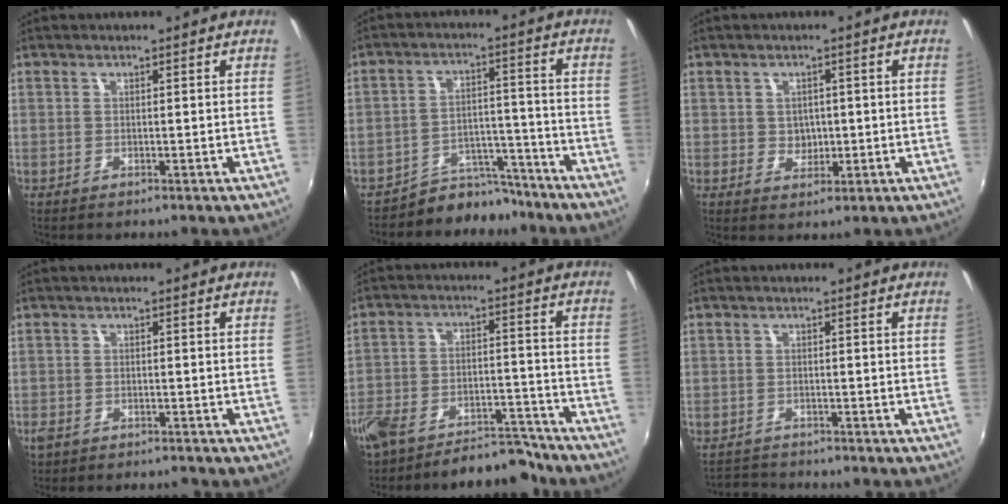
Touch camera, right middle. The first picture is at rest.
{"total": 8.3, "force": [-7.5, 3.6, 0.1], "torque": [-0.002, 0.039, -0.111]}
{"total": 3.2, "force": [-0.1, 3.0, 1.3], "torque": [-0.018, 0.003, 0.000]}
{"total": 3.5, "force": [-2.8, 1.7, 1.3], "torque": [-0.039, -0.008, -0.048]}
{"total": 13.8, "force": [-12.0, 5.0, 4.6], "torque": [-0.103, 0.017, -0.173]}
{"total": 3.2, "force": [-3.0, 0.9, -0.3], "torque": [-0.007, 0.005, -0.059]}